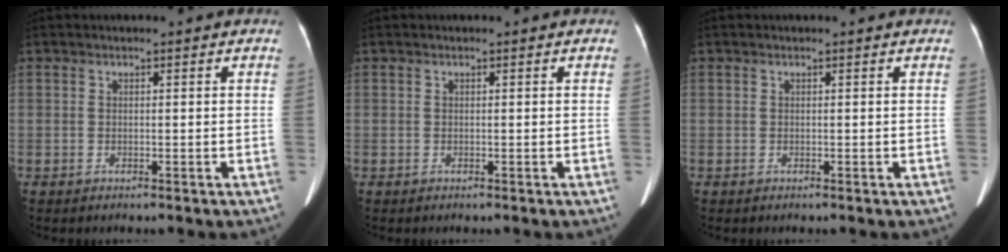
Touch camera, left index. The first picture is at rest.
{"total": 0.0}
{"total": 0.0}